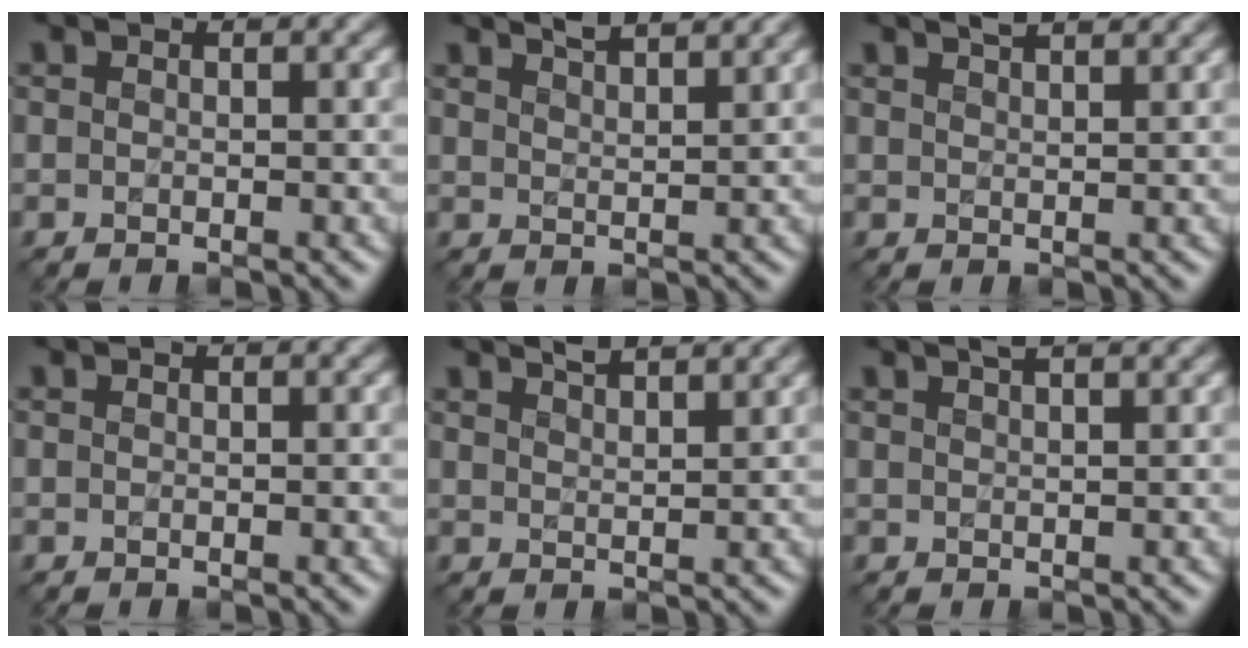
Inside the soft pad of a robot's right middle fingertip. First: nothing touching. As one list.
[{"total": 3.6, "force": [3.0, 0.9, 1.8], "torque": [-0.002, 0.015, 0.026]}, {"total": 2.9, "force": [2.3, 0.9, 1.5], "torque": [0.002, 0.012, 0.014]}, {"total": 0.0}, {"total": 3.3, "force": [2.7, 0.8, 1.6], "torque": [-0.001, 0.013, 0.023]}, {"total": 2.8, "force": [2.0, 1.0, 1.7], "torque": [0.000, 0.015, 0.003]}]